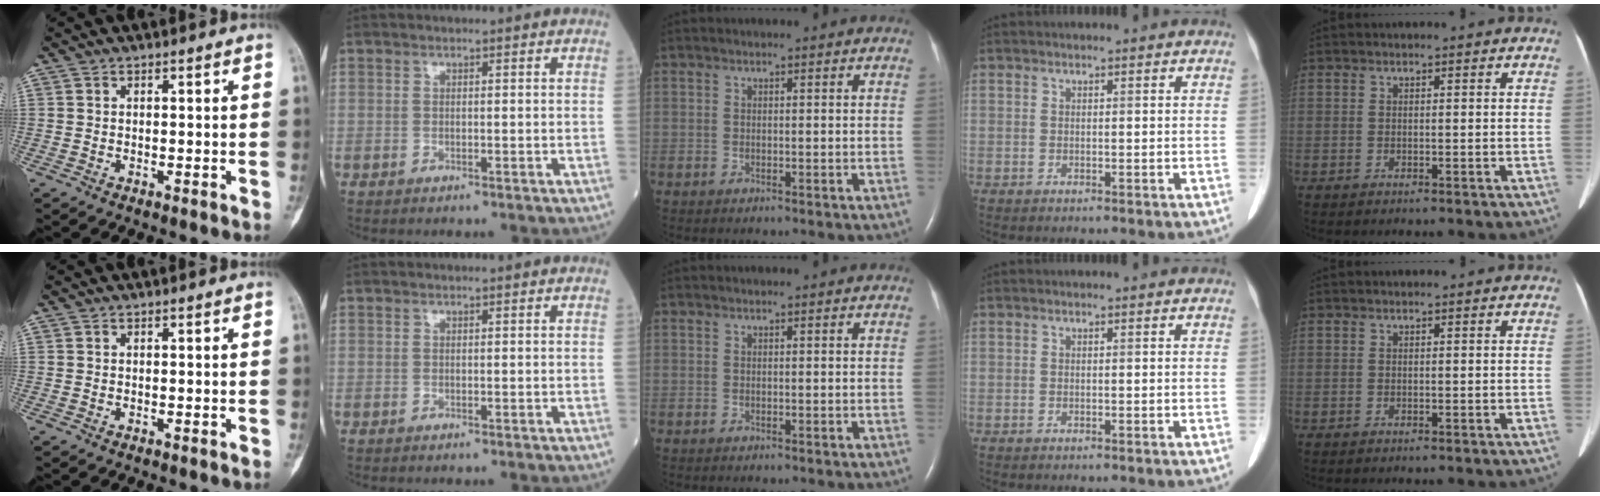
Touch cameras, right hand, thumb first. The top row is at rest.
{}